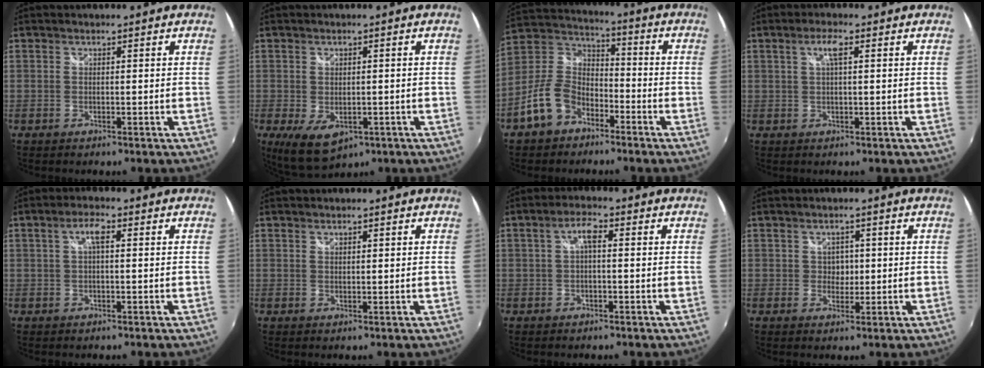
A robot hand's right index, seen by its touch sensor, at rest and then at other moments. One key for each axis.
{"total": 7.7, "fx": -2.7, "fy": 4.9, "fz": 5.4, "tx": -0.103, "ty": -0.027, "tz": -0.034}
{"total": 9.5, "fx": -5.3, "fy": 6.8, "fz": 4.0, "tx": -0.100, "ty": 0.027, "tz": -0.094}
{"total": 2.9, "fx": 1.0, "fy": 0.4, "fz": 2.7, "tx": -0.051, "ty": 0.006, "tz": 0.016}
{"total": 3.1, "fx": 0.7, "fy": 0.9, "fz": 2.9, "tx": -0.056, "ty": 0.008, "tz": 0.012}
{"total": 1.0, "fx": 0.7, "fy": 0.4, "fz": 0.5, "tx": -0.005, "ty": 0.001, "tz": 0.013}
{"total": 3.2, "fx": 0.3, "fy": 1.1, "fz": 3.0, "tx": -0.057, "ty": 0.010, "tz": 0.004}
{"total": 2.2, "fx": 0.2, "fy": 2.1, "fz": 0.7, "tx": -0.007, "ty": 0.004, "tz": 0.002}